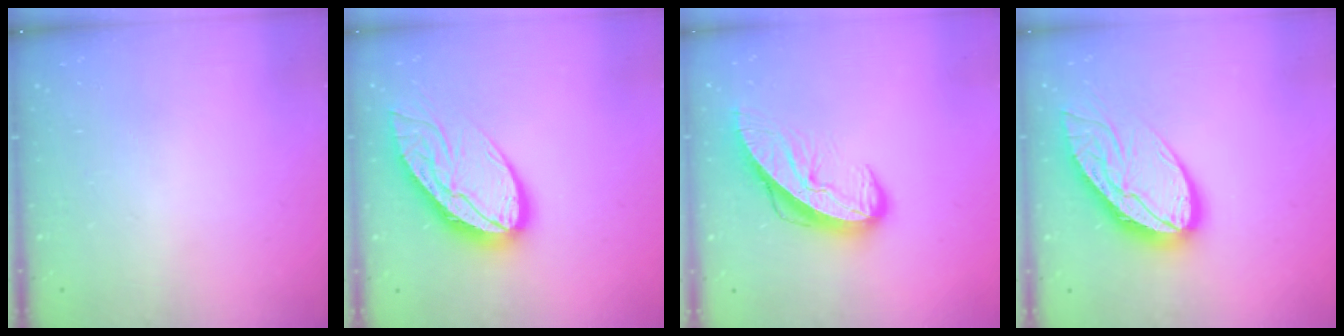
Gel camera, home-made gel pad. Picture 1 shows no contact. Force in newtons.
{"total": 16.2, "press": 16.1, "slide": 1.7}
{"total": 10.4, "press": 10.4, "slide": 1.0}
{"total": 16.2, "press": 16.1, "slide": 1.7}